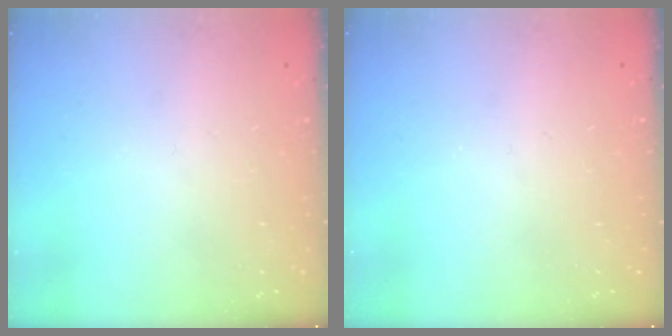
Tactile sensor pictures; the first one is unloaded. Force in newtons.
{"total": 0.0}